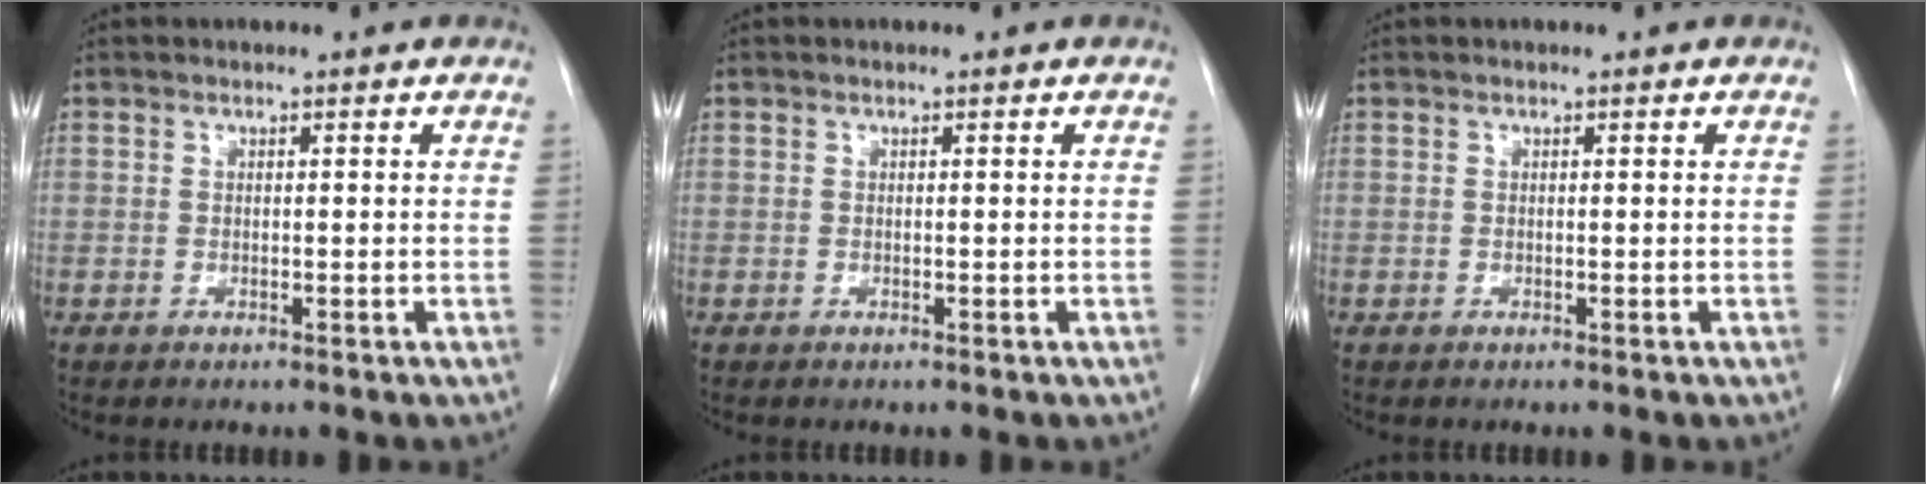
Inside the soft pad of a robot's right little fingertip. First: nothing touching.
{"total": 0.0}
{"total": 0.0}